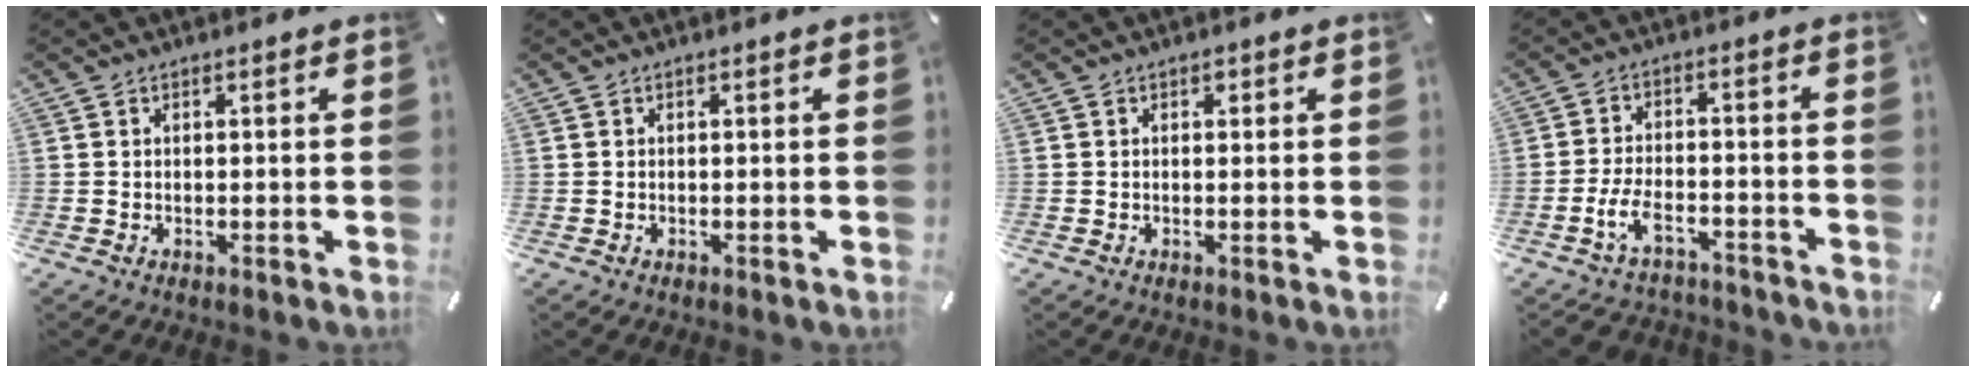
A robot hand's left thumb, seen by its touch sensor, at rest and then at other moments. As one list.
[{"total": 0.0}, {"total": 0.8, "force": [0.2, 0.7, 0.3], "torque": [-0.006, 0.002, 0.004]}, {"total": 8.0, "force": [-4.4, 4.4, 5.1], "torque": [-0.111, 0.015, -0.081]}]